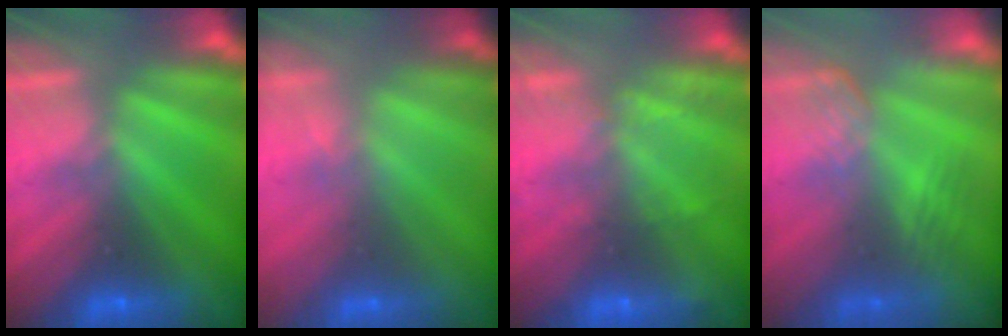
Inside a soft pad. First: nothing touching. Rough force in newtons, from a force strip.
{"total": 1.6}
{"total": 2.3}
{"total": 2.7}